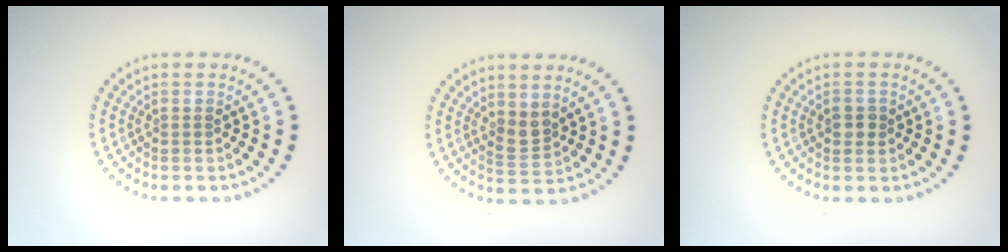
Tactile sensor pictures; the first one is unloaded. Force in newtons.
{"total": 1.8, "press": 1.5, "slide": 1.0}
{"total": 1.4, "press": 1.4, "slide": 0.2}